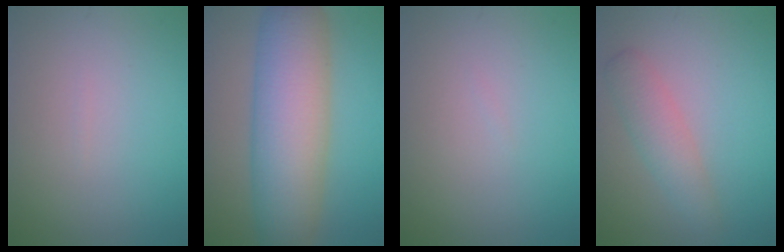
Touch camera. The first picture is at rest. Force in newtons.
{"total": 9.7, "press": 9.7, "slide": 0.3}
{"total": 0.0}
{"total": 2.8, "press": 2.8, "slide": 0.1}